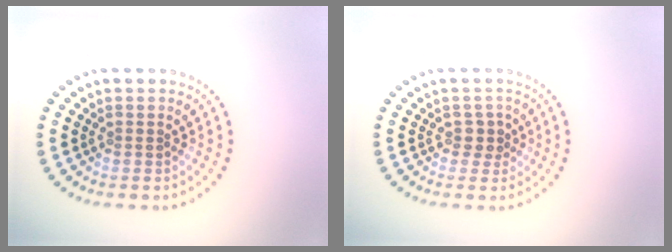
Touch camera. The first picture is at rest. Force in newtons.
{"total": 1.6, "press": 1.2, "slide": 1.0}